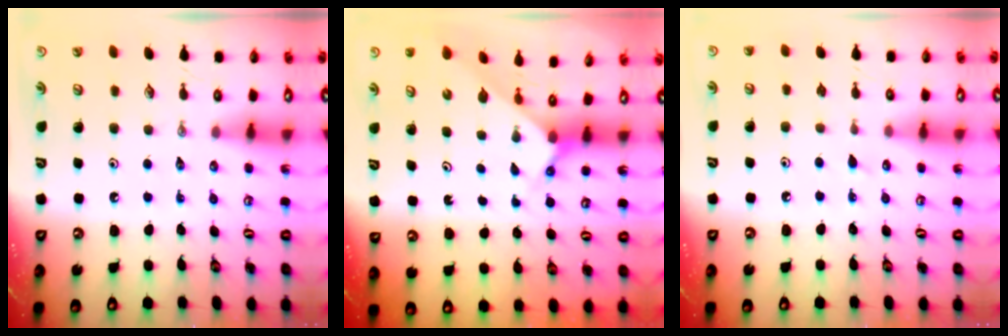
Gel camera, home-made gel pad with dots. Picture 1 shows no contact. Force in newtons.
{"total": 2.7, "press": 2.7, "slide": 0.2}
{"total": 3.6, "press": 3.6, "slide": 0.4}